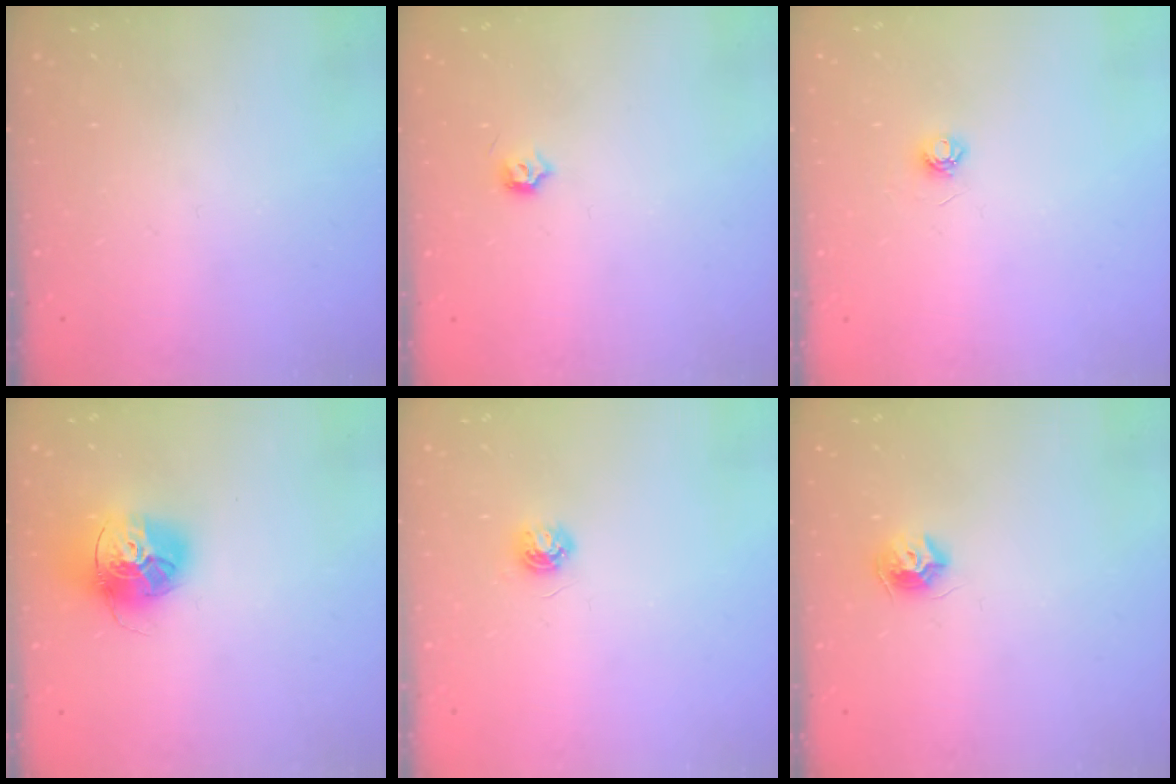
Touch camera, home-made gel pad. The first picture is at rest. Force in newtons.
{"total": 4.0, "press": 3.9, "slide": 0.7}
{"total": 4.7, "press": 4.6, "slide": 0.6}
{"total": 16.8, "press": 16.7, "slide": 1.5}
{"total": 5.2, "press": 5.1, "slide": 0.6}
{"total": 8.1, "press": 8.1, "slide": 0.1}